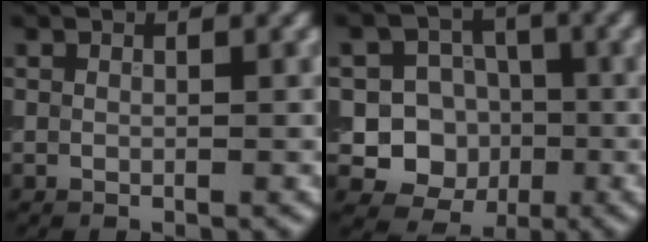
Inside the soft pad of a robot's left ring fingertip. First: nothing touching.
{"total": 8.2, "force": [-1.6, 7.7, 2.3], "torque": [-0.017, 0.005, -0.056]}